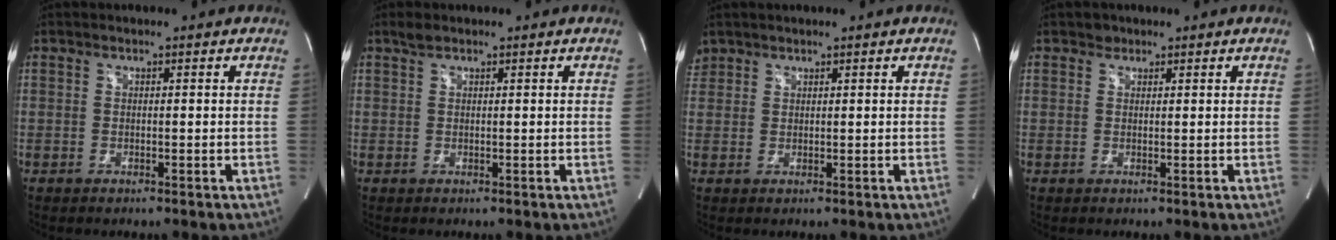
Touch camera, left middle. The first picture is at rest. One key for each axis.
{"total": 1.1, "fx": 0.9, "fy": 0.4, "fz": 0.5, "tx": -0.015, "ty": 0.008, "tz": 0.021}
{"total": 2.1, "fx": 1.8, "fy": 1.2, "fz": 0.0, "tx": -0.003, "ty": 0.014, "tz": 0.036}
{"total": 1.0, "fx": 0.7, "fy": 0.6, "fz": 0.0, "tx": 0.004, "ty": -0.002, "tz": 0.009}